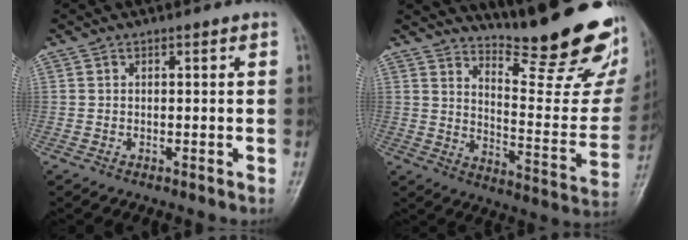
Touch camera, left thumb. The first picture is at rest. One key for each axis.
{"total": 24.8, "fx": 19.5, "fy": 4.9, "fz": 14.4, "tx": -0.173, "ty": -0.152, "tz": 0.267}